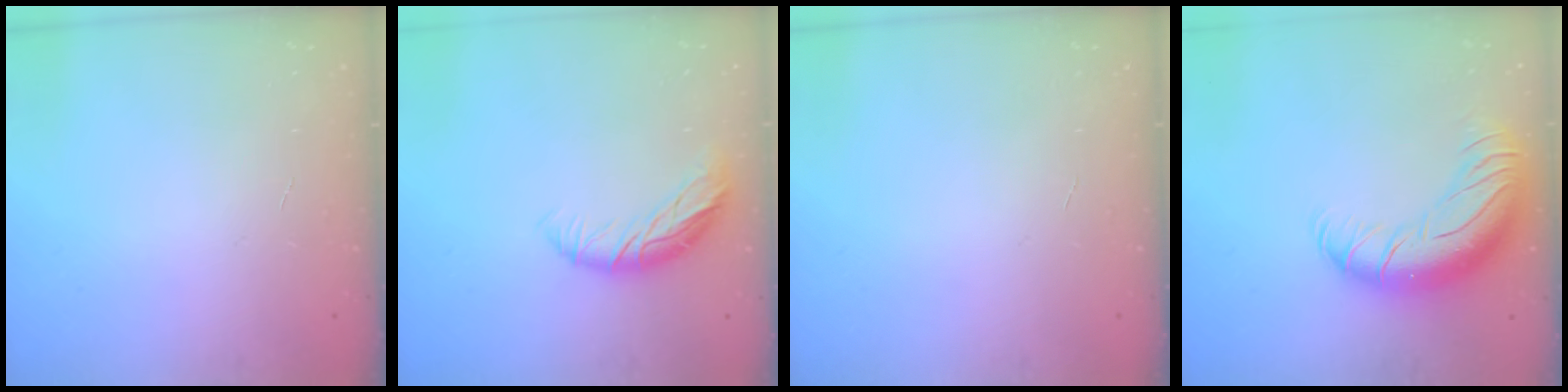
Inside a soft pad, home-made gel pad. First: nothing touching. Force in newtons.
{"total": 10.2, "press": 10.1, "slide": 1.6}
{"total": 0.0}
{"total": 17.9, "press": 17.4, "slide": 3.9}